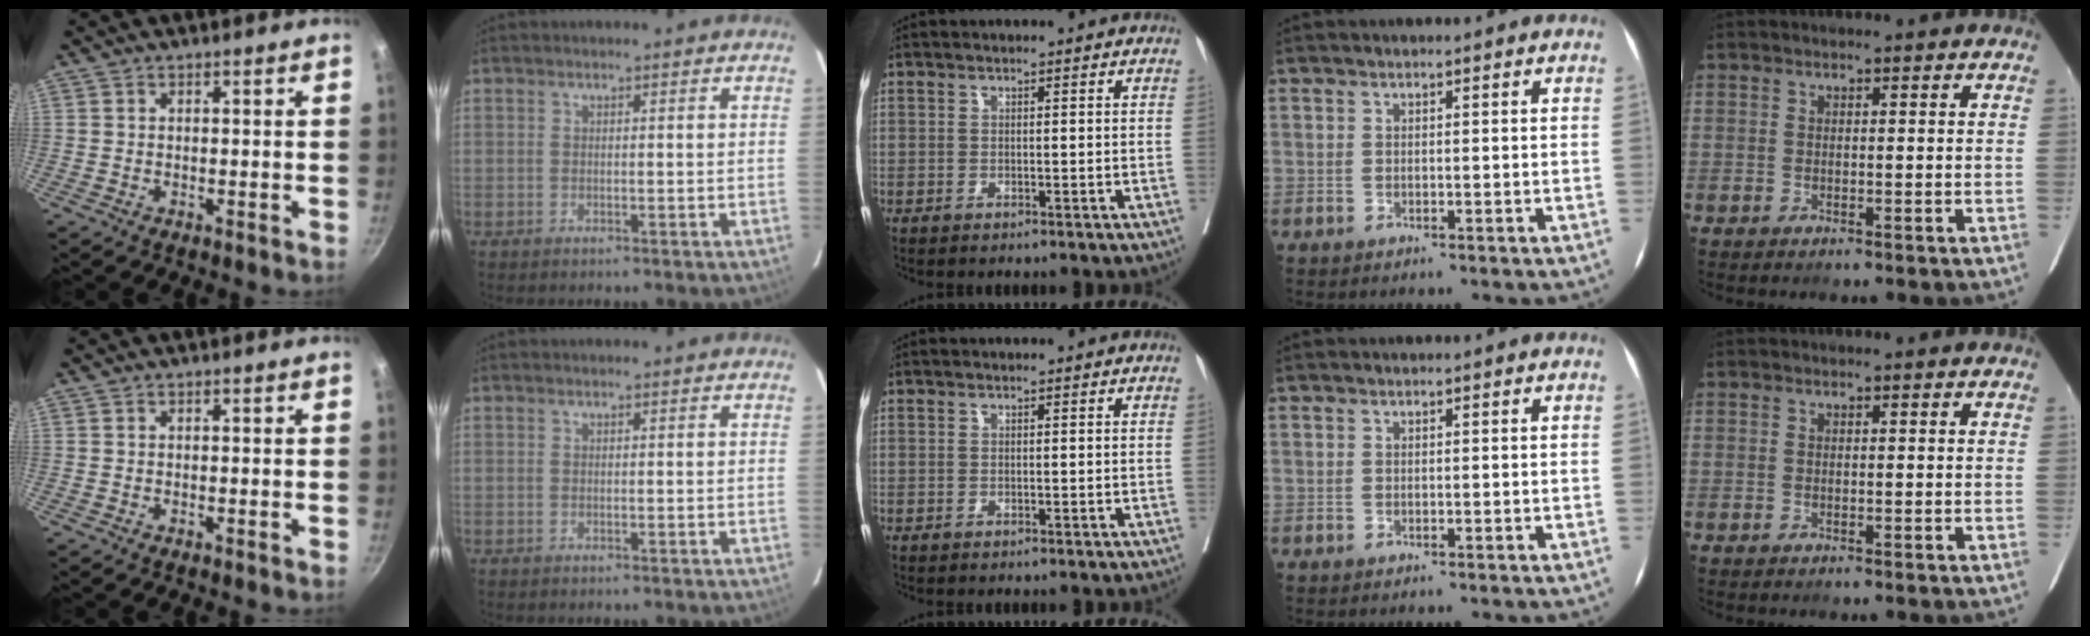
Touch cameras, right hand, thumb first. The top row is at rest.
{}